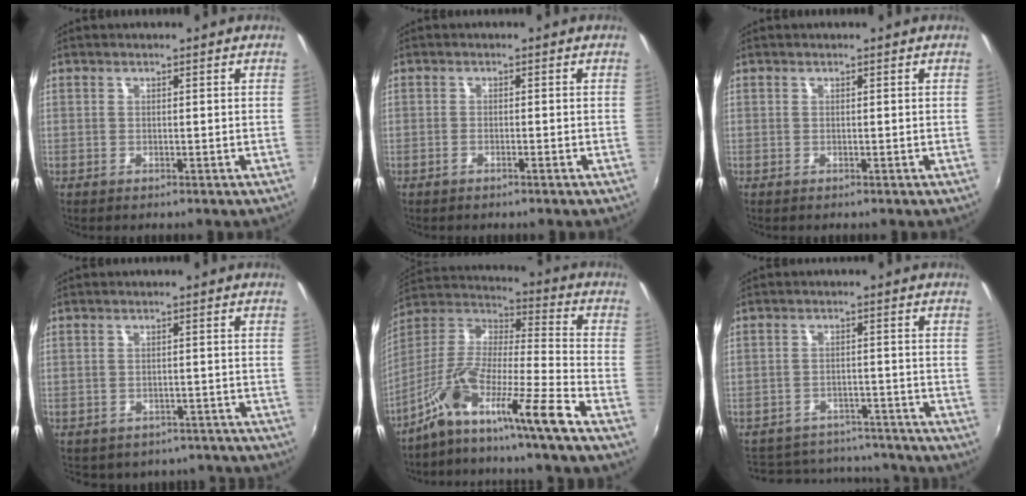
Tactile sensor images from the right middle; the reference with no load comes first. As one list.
[{"total": 1.1, "force": [-1.0, 0.1, 0.6], "torque": [-0.021, 0.003, -0.023]}, {"total": 0.0}, {"total": 10.1, "force": [-8.5, 4.8, 2.5], "torque": [-0.057, 0.003, -0.095]}, {"total": 14.9, "force": [-10.6, -1.3, 10.4], "torque": [-0.181, -0.020, -0.203]}, {"total": 16.4, "force": [-14.0, 7.1, 4.9], "torque": [-0.121, 0.030, -0.177]}]